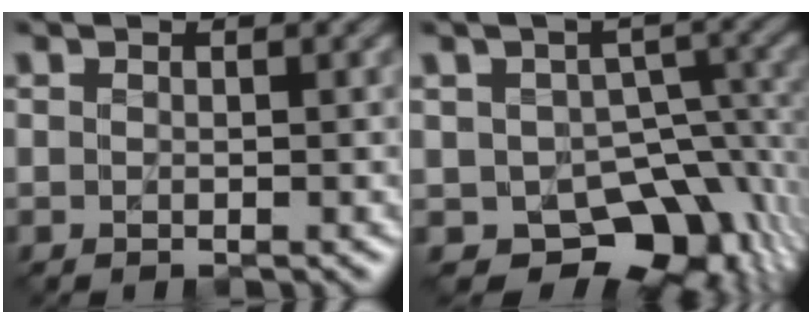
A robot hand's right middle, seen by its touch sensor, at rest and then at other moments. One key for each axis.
{"total": 8.2, "fx": -3.8, "fy": 5.2, "fz": 5.1, "tx": -0.056, "ty": -0.018, "tz": -0.054}